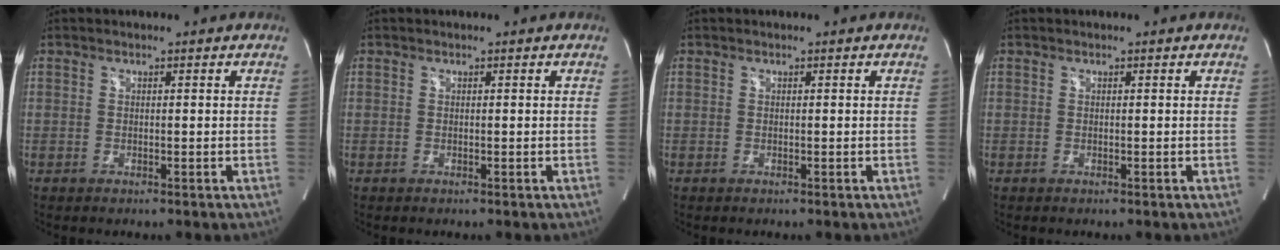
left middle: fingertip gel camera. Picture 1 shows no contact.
{"total": 0.0}
{"total": 0.0}
{"total": 0.0}